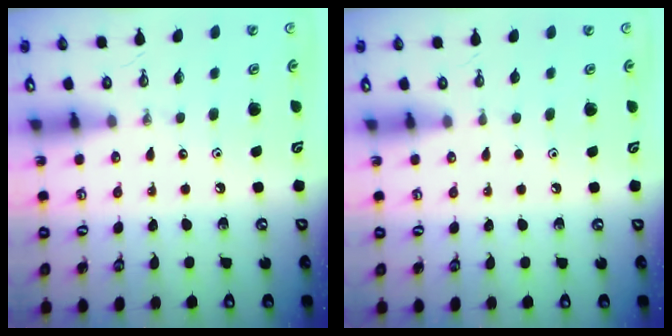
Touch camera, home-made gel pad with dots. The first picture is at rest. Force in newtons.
{"total": 0.0}